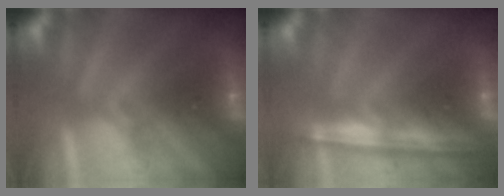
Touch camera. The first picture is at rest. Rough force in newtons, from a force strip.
{"total": 1.2}